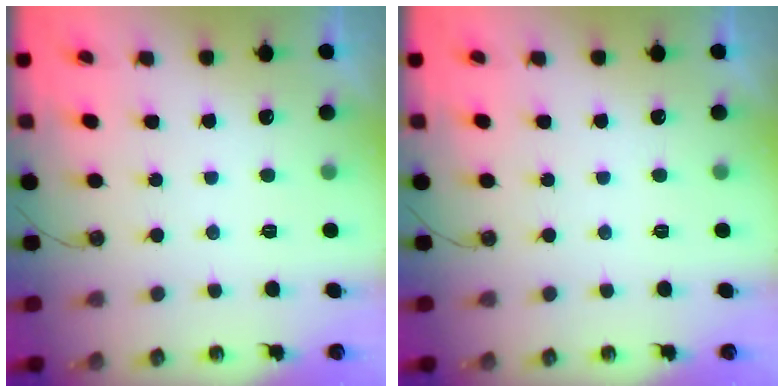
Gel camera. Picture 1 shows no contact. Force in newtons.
{"total": 0.0}